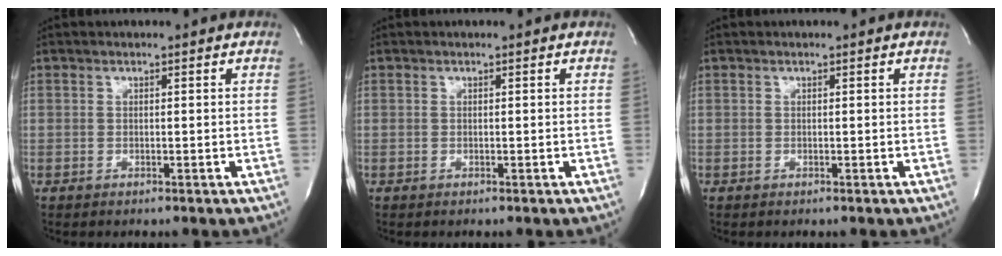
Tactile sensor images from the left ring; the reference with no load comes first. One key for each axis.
{"total": 0.0}
{"total": 0.0}